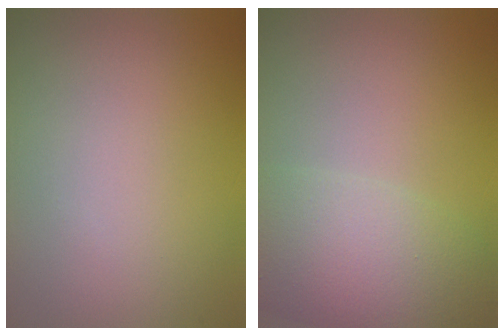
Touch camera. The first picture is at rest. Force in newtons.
{"total": 6.8, "press": 6.7, "slide": 0.6}